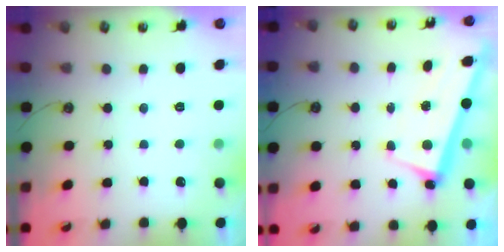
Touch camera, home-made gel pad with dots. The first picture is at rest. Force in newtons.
{"total": 3.2, "press": 3.2, "slide": 0.7}